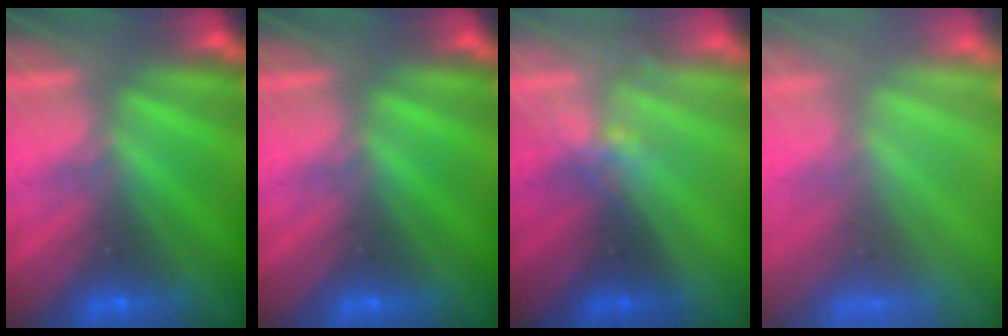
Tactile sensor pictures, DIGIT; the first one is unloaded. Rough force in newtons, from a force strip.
{"total": 0.0}
{"total": 1.7}
{"total": 8.0}